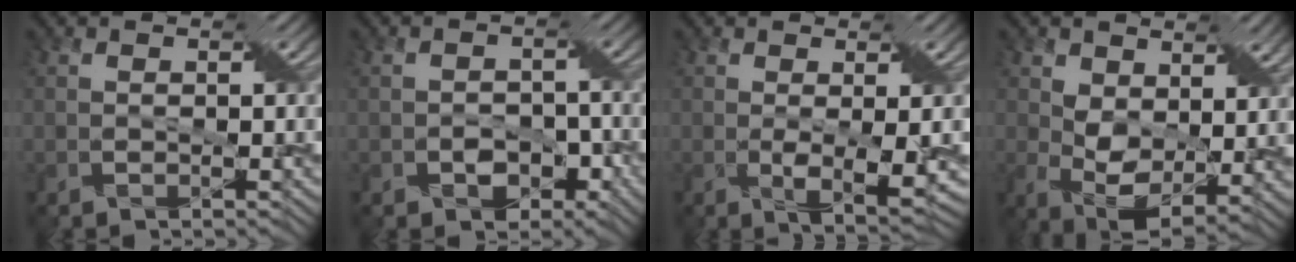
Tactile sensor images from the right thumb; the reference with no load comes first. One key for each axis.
{"total": 3.8, "fx": -2.2, "fy": 2.8, "fz": 1.6, "tx": -0.014, "ty": 0.004, "tz": -0.033}
{"total": 3.8, "fx": 0.1, "fy": 0.6, "fz": 3.7, "tx": -0.065, "ty": -0.010, "tz": 0.009}
{"total": 6.3, "fx": 2.6, "fy": 3.9, "fz": 4.2, "tx": -0.093, "ty": -0.013, "tz": 0.047}